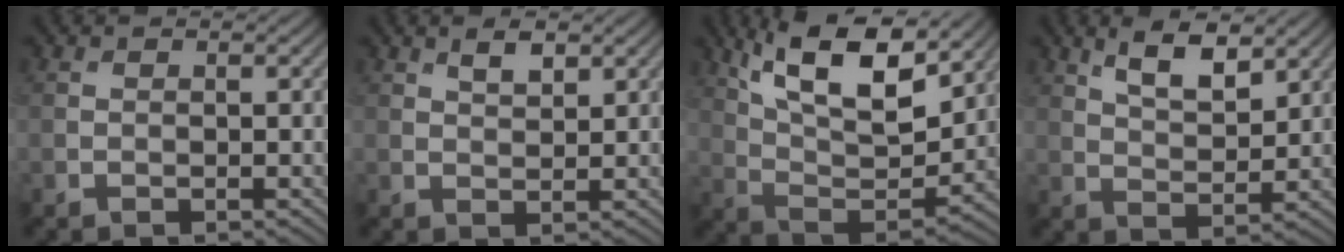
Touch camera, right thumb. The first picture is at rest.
{"total": 2.4, "force": [1.5, 0.9, 1.6], "torque": [-0.032, 0.000, 0.030]}
{"total": 15.7, "force": [9.2, 6.0, 11.2], "torque": [-0.214, 0.002, 0.152]}
{"total": 6.4, "force": [3.9, 2.3, 4.4], "torque": [-0.090, -0.001, 0.078]}